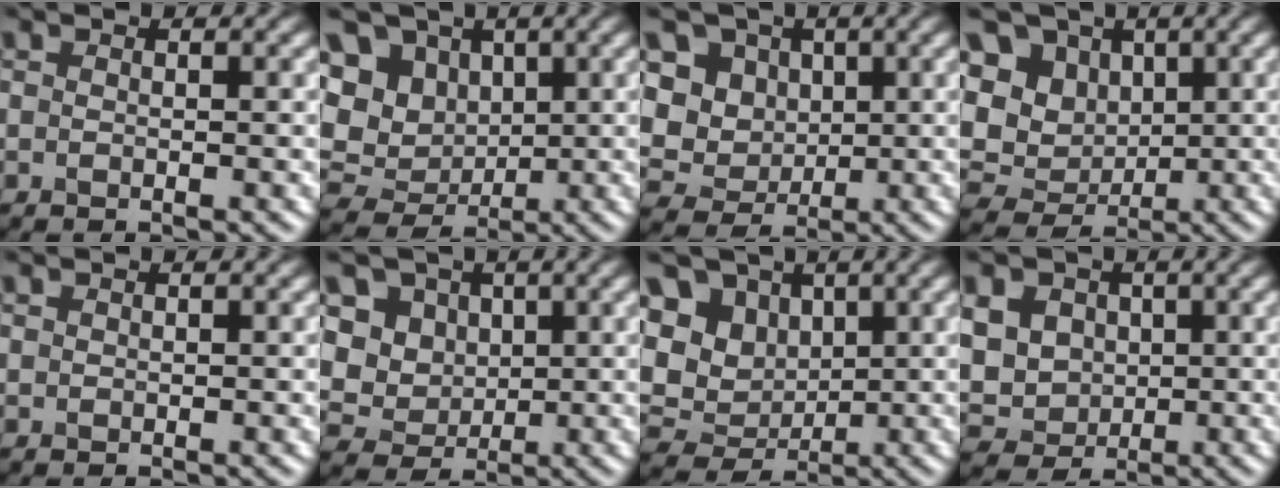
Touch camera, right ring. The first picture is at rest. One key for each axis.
{"total": 9.0, "fx": 3.0, "fy": 7.6, "fz": 3.8, "tx": -0.115, "ty": 0.024, "tz": 0.071}
{"total": 7.7, "fx": 2.9, "fy": 6.7, "fz": 2.6, "tx": -0.089, "ty": 0.016, "tz": 0.069}
{"total": 9.5, "fx": 3.0, "fy": 8.1, "fz": 4.1, "tx": -0.127, "ty": 0.021, "tz": 0.074}
{"total": 0.7, "fx": 0.0, "fy": -0.4, "fz": -0.6, "tx": -0.003, "ty": -0.002, "tz": 0.006}
{"total": 5.7, "fx": 2.4, "fy": 4.9, "fz": 1.7, "tx": -0.068, "ty": 0.008, "tz": 0.067}
{"total": 8.6, "fx": 2.9, "fy": 7.2, "fz": 3.7, "tx": -0.112, "ty": 0.020, "tz": 0.068}
{"total": 6.8, "fx": 1.6, "fy": 6.0, "fz": 2.8, "tx": -0.095, "ty": 0.021, "tz": 0.049}